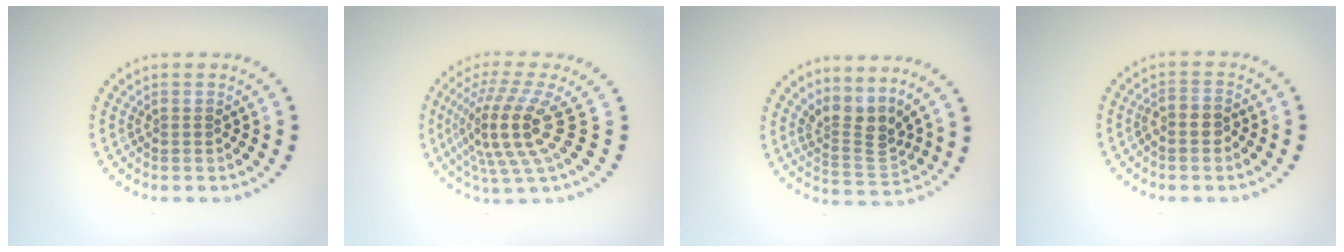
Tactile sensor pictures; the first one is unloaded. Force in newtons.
{"total": 5.4, "press": 3.9, "slide": 3.7}
{"total": 3.4, "press": 2.3, "slide": 2.4}
{"total": 1.5, "press": 1.3, "slide": 0.8}